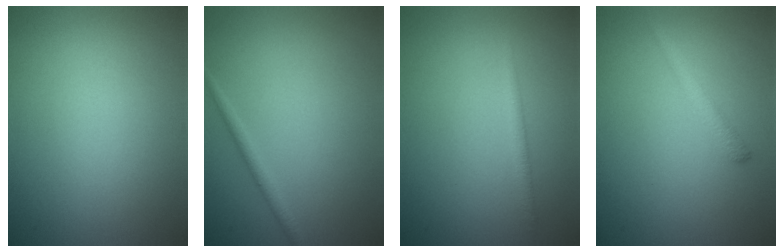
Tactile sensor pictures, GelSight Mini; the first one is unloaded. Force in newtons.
{"total": 1.2, "press": 1.1, "slide": 0.1}
{"total": 1.2, "press": 1.2, "slide": 0.0}
{"total": 1.4, "press": 1.4, "slide": 0.2}